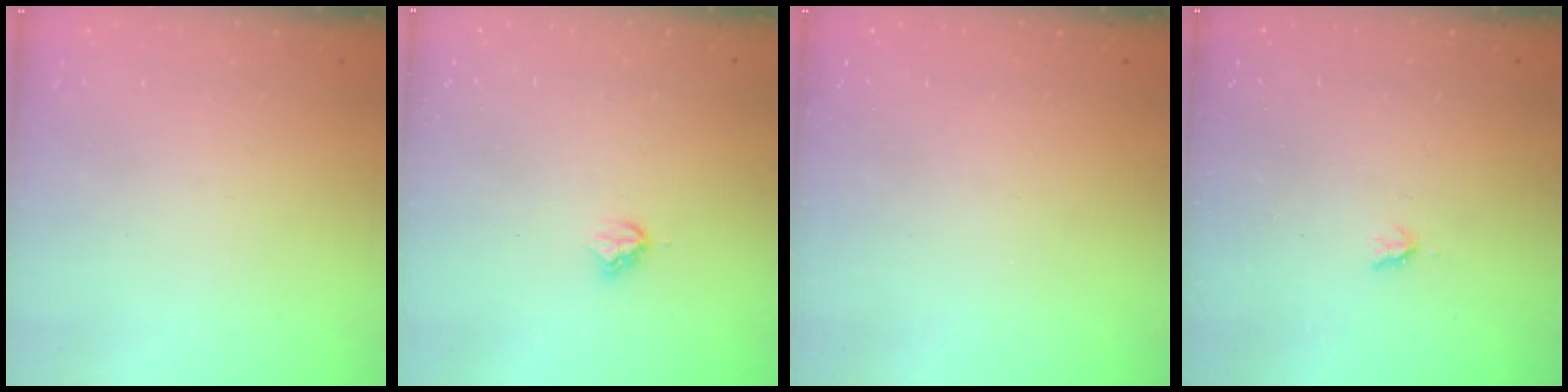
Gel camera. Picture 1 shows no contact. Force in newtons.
{"total": 3.7, "press": 3.7, "slide": 0.3}
{"total": 0.0}
{"total": 2.4, "press": 2.4, "slide": 0.4}